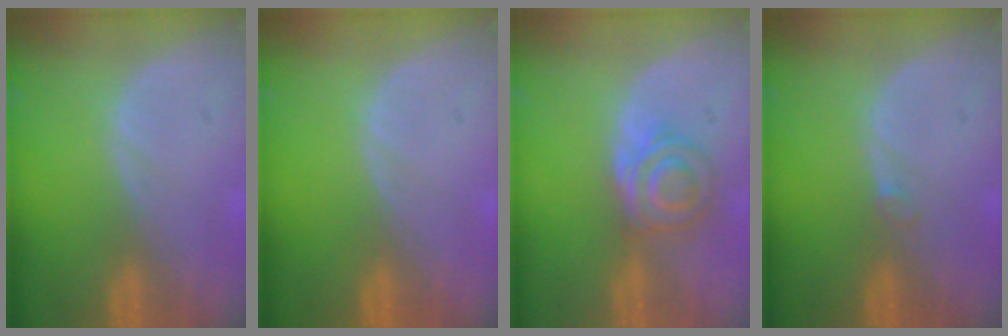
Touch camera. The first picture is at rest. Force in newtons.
{"total": 0.0}
{"total": 5.6, "press": 5.3, "slide": 1.9}
{"total": 0.7, "press": 0.7, "slide": 0.2}